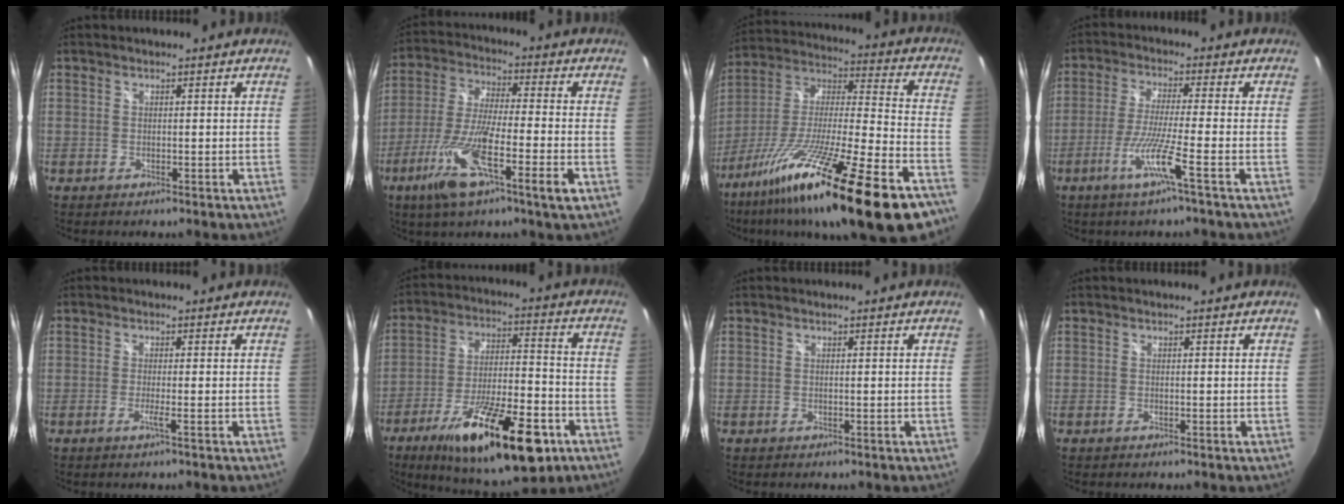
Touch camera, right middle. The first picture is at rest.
{"total": 14.8, "force": [-6.8, 1.5, 13.0], "torque": [-0.270, -0.025, -0.130]}
{"total": 31.7, "force": [-21.0, 2.8, 23.6], "torque": [-0.387, -0.076, -0.344]}
{"total": 7.9, "force": [-3.8, -1.5, 6.8], "torque": [-0.146, -0.011, -0.073]}
{"total": 1.5, "force": [-0.5, -0.7, 1.2], "torque": [-0.019, -0.004, -0.012]}
{"total": 22.7, "force": [-12.5, 7.0, 17.7], "torque": [-0.298, -0.032, -0.190]}
{"total": 0.0}
{"total": 0.0}